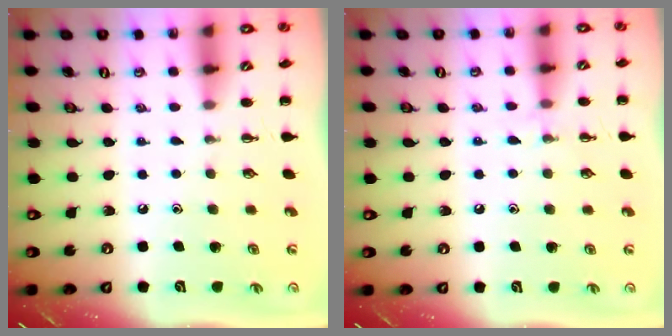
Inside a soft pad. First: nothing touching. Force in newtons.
{"total": 6.1, "press": 5.8, "slide": 1.9}